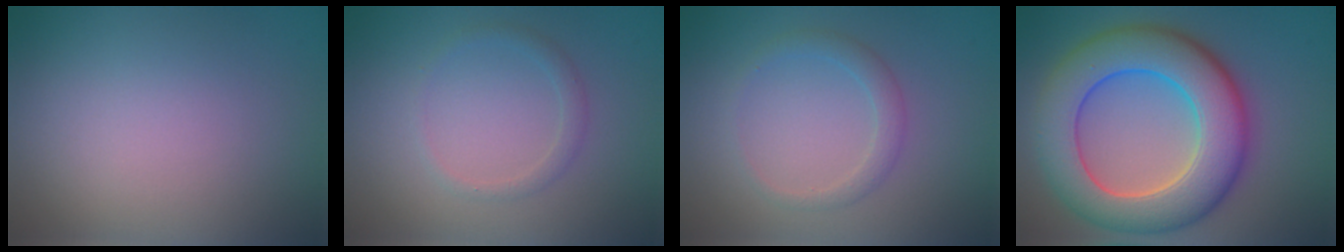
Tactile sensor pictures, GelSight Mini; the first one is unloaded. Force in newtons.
{"total": 1.3, "press": 1.3, "slide": 0.0}
{"total": 1.8, "press": 1.8, "slide": 0.0}
{"total": 11.0, "press": 10.9, "slide": 0.5}